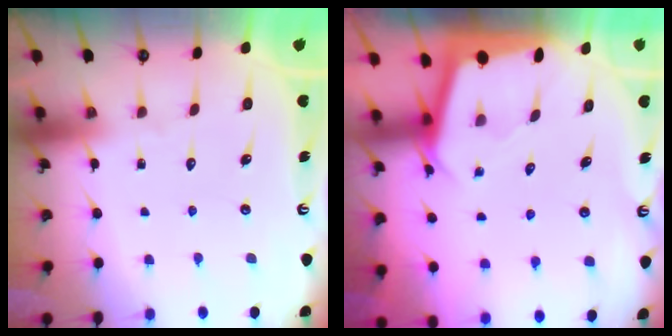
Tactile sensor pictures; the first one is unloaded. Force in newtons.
{"total": 1.9, "press": 1.9, "slide": 0.1}